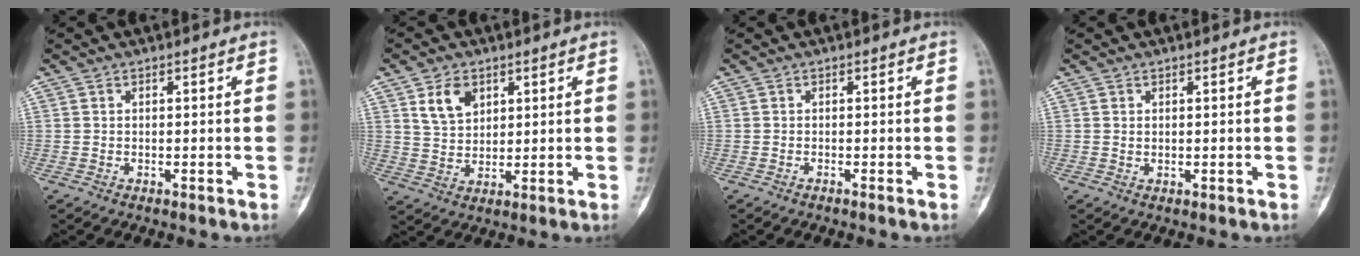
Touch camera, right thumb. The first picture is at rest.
{"total": 6.6, "force": [3.3, 4.4, 3.6], "torque": [-0.046, -0.018, 0.067]}
{"total": 0.0}
{"total": 0.6, "force": [0.4, 0.2, 0.4], "torque": [-0.002, -0.003, 0.007]}